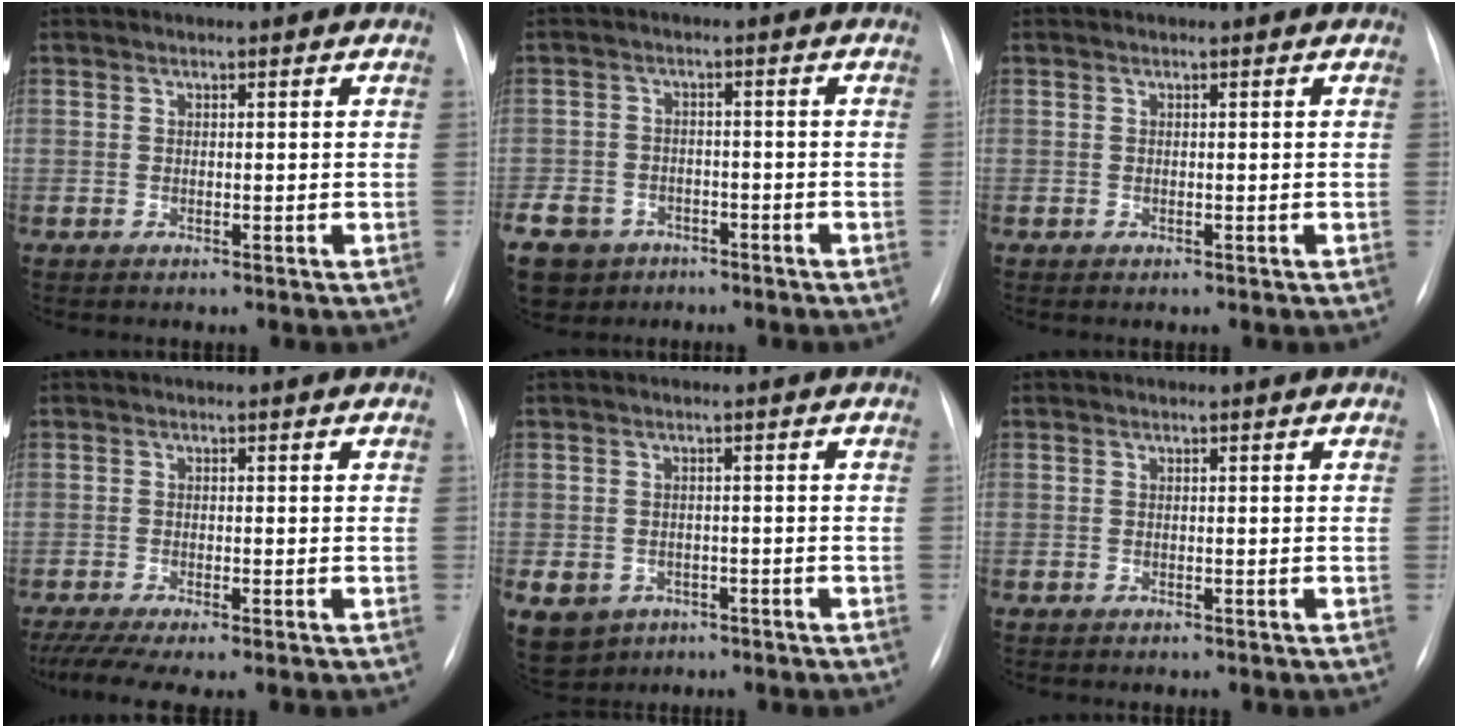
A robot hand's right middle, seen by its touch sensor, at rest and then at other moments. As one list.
[{"total": 13.1, "force": [-8.0, 9.5, 4.2], "torque": [-0.131, -0.007, -0.120]}, {"total": 0.0}, {"total": 6.4, "force": [-4.4, 1.3, 4.5], "torque": [-0.082, -0.010, -0.077]}, {"total": 9.1, "force": [-4.4, 7.4, 3.0], "torque": [-0.084, 0.003, -0.056]}, {"total": 0.0}]